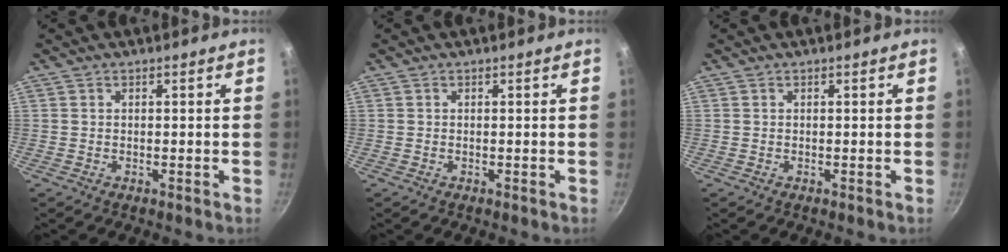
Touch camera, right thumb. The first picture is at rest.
{"total": 0.0}
{"total": 0.0}